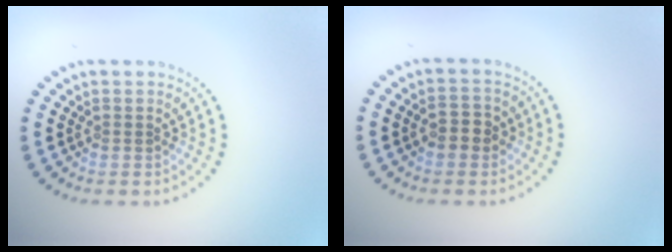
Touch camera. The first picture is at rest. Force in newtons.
{"total": 1.9, "press": 1.7, "slide": 0.6}